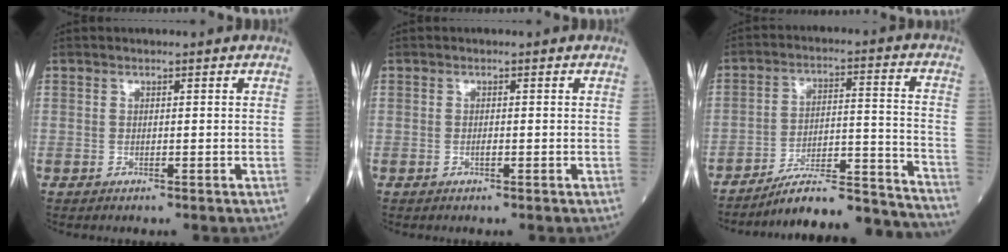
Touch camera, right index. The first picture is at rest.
{"total": 0.6, "force": [-0.3, 0.1, 0.5], "torque": [-0.011, 0.001, -0.004]}
{"total": 18.8, "force": [-18.1, 0.4, 5.1], "torque": [-0.067, 0.023, -0.270]}